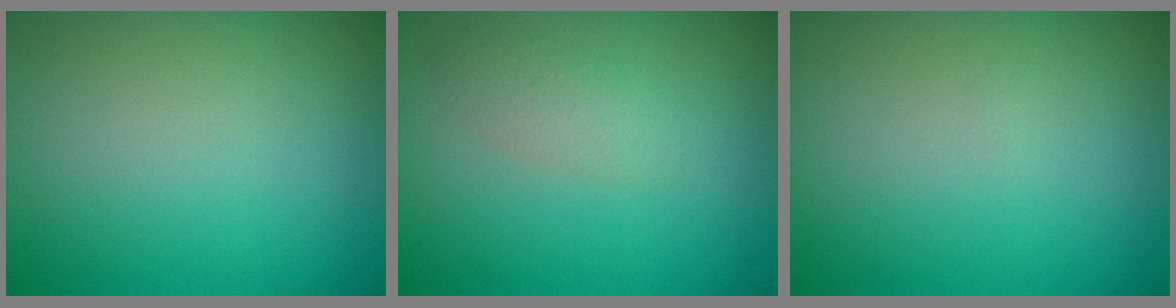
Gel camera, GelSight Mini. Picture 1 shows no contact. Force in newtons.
{"total": 1.9, "press": 1.9, "slide": 0.1}
{"total": 0.0}